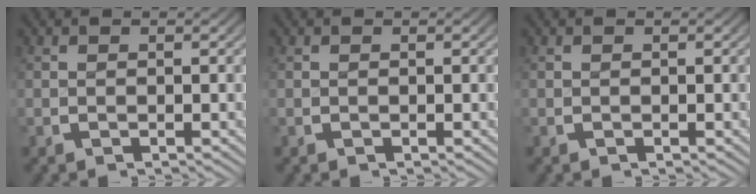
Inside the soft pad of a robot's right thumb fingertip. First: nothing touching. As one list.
[{"total": 0.0}, {"total": 0.0}]